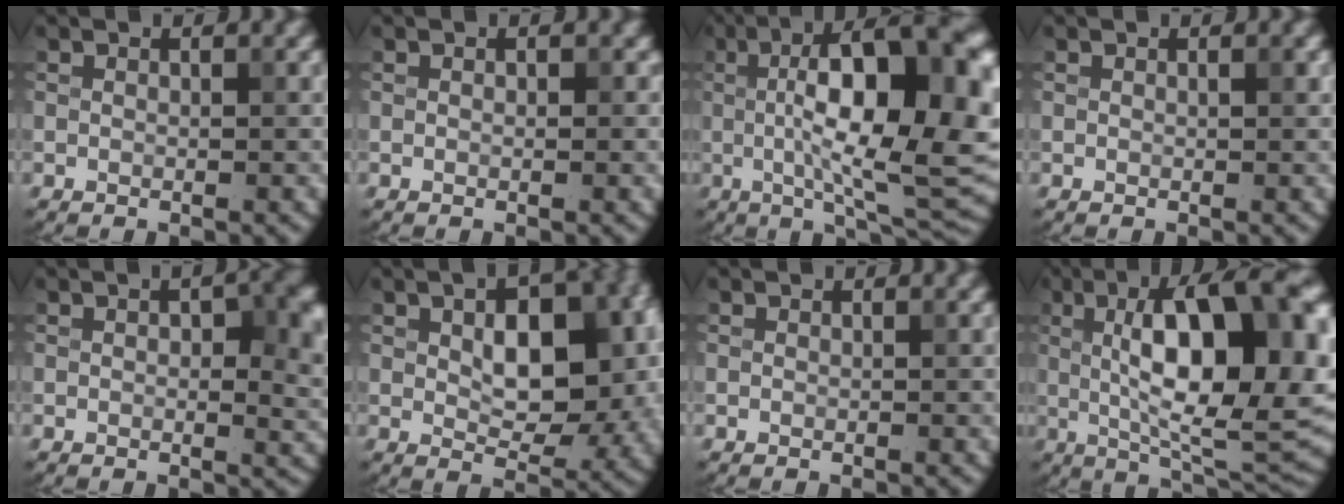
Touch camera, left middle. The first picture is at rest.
{"total": 0.7, "force": [0.2, 0.5, 0.5], "torque": [-0.004, 0.001, 0.003]}
{"total": 15.2, "force": [1.3, 4.6, 14.4], "torque": [-0.202, 0.018, 0.017]}
{"total": 0.6, "force": [0.2, 0.2, 0.6], "torque": [-0.008, 0.001, 0.006]}
{"total": 6.8, "force": [1.3, 3.7, 5.5], "torque": [-0.047, 0.002, 0.021]}
{"total": 9.6, "force": [1.6, 5.1, 8.0], "torque": [-0.123, 0.005, 0.030]}
{"total": 0.0}
{"total": 14.0, "force": [2.2, 4.5, 13.0], "torque": [-0.178, 0.013, 0.029]}